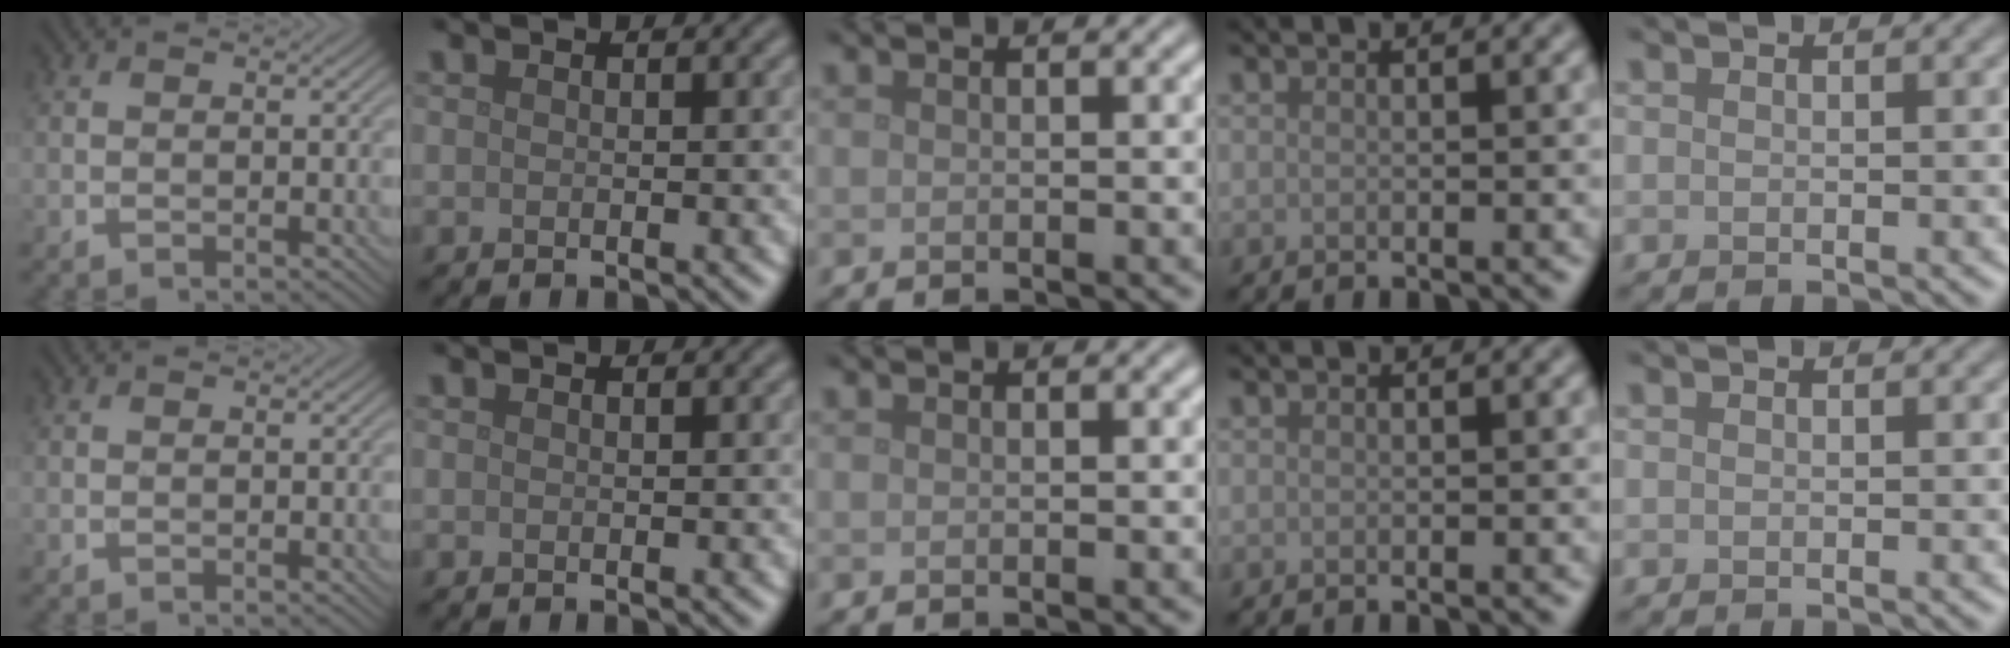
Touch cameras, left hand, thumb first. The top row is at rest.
{}